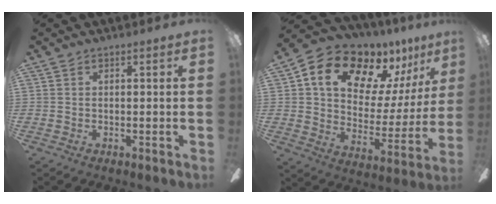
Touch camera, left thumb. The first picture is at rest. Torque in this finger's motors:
{"motor_torque": [0.53, 0.69, 1.52, -1.25, 0.35]}